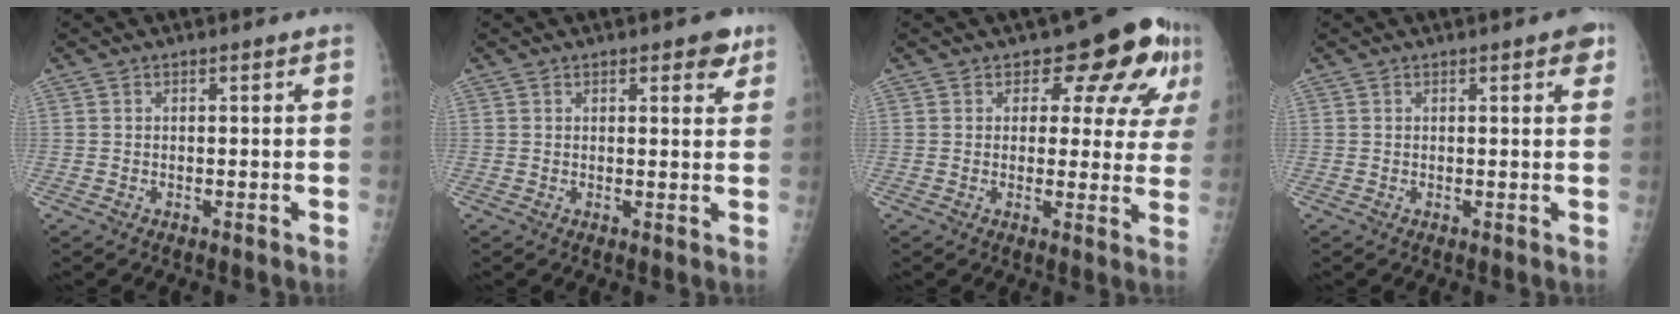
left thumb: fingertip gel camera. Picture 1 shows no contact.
{"total": 3.5, "force": [2.2, 1.6, 2.3], "torque": [-0.009, -0.008, 0.022]}
{"total": 11.4, "force": [6.0, 6.5, 7.3], "torque": [-0.039, -0.025, 0.063]}
{"total": 3.0, "force": [1.5, 0.9, 2.4], "torque": [-0.021, -0.002, 0.014]}